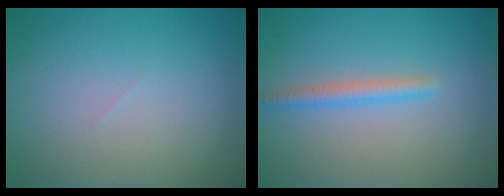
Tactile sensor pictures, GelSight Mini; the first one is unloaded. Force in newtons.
{"total": 1.9, "press": 1.9, "slide": 0.0}